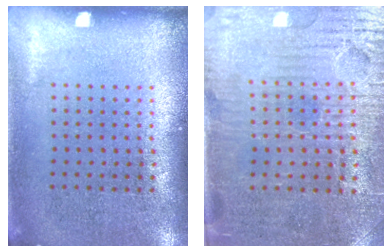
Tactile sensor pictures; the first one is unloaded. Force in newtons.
{"total": 3.8, "press": 3.5, "slide": 1.4}